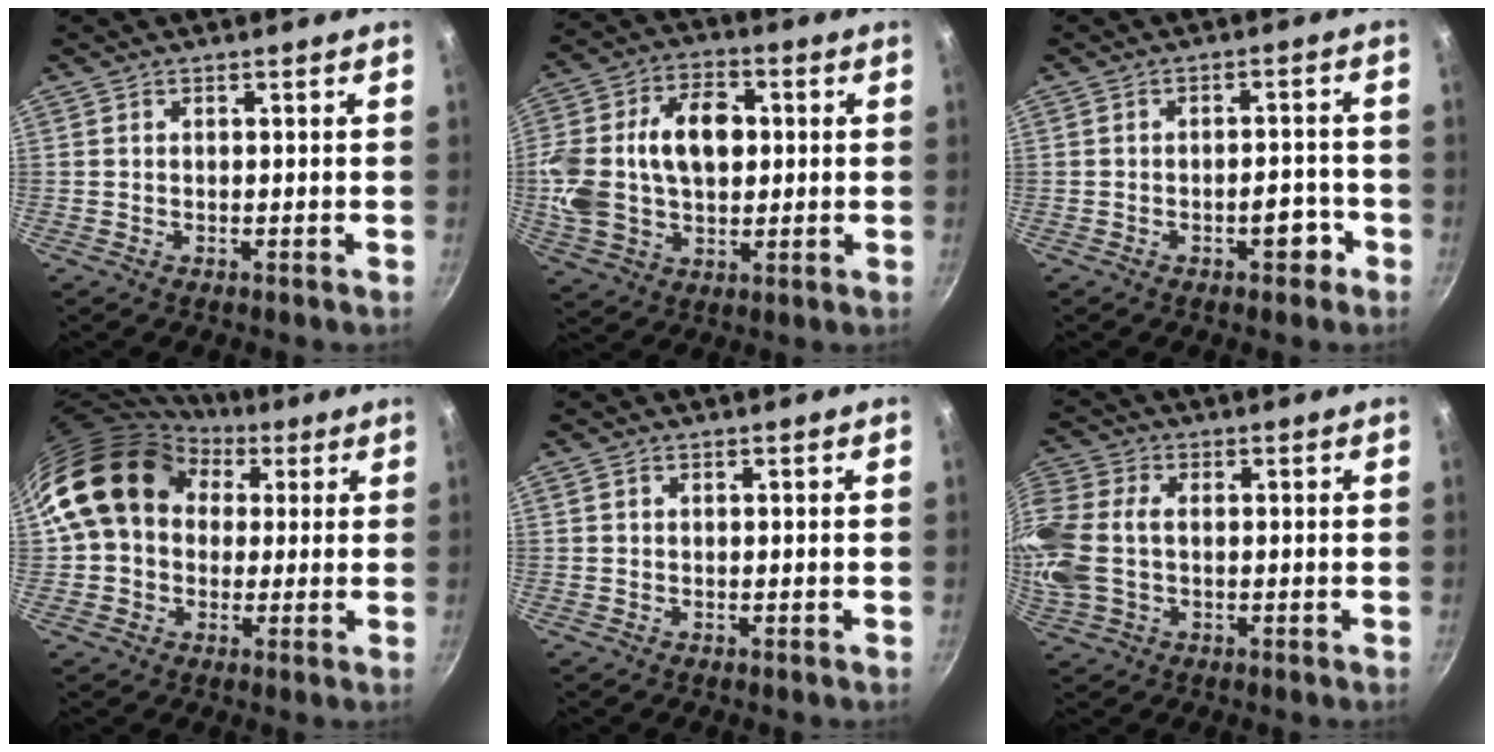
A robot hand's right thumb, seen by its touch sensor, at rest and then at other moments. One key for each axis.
{"total": 21.7, "fx": 2.6, "fy": 14.7, "fz": 15.7, "tx": -0.289, "ty": 0.026, "tz": 0.043}
{"total": 4.6, "fx": -2.3, "fy": 2.3, "fz": 3.2, "tx": -0.017, "ty": 0.026, "tz": -0.028}
{"total": 16.4, "fx": 4.6, "fy": 12.9, "fz": 9.0, "tx": -0.126, "ty": 0.025, "tz": 0.069}
{"total": 0.5, "fx": 0.2, "fy": 0.4, "fz": 0.3, "tx": -0.006, "ty": 0.002, "tz": 0.004}
{"total": 14.9, "fx": 0.5, "fy": 10.6, "fz": 10.4, "tx": -0.255, "ty": 0.020, "tz": 0.002}